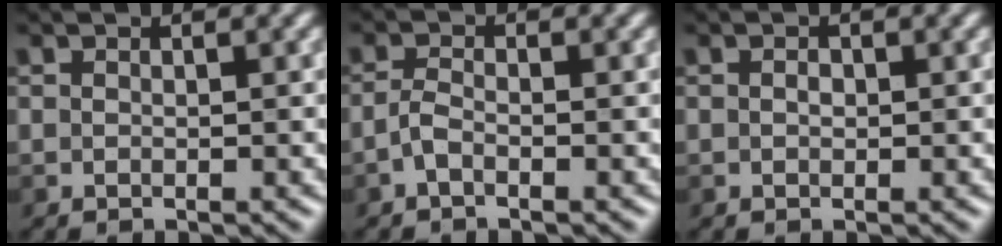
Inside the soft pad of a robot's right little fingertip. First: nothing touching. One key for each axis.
{"total": 1.3, "fx": -0.9, "fy": 0.4, "fz": 0.9, "tx": -0.021, "ty": 0.007, "tz": -0.021}
{"total": 1.3, "fx": 0.5, "fy": 1.0, "fz": 0.8, "tx": -0.004, "ty": 0.010, "tz": -0.006}